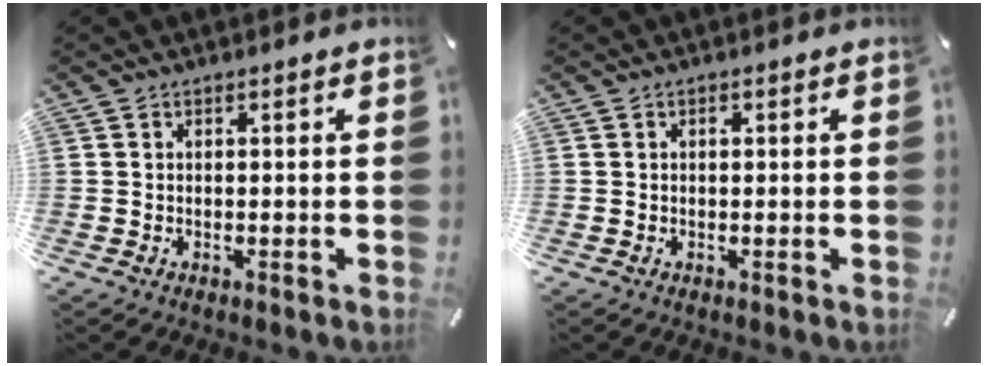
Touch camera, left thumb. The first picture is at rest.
{"total": 0.6, "force": [0.1, 0.4, 0.4], "torque": [-0.010, 0.000, 0.002]}